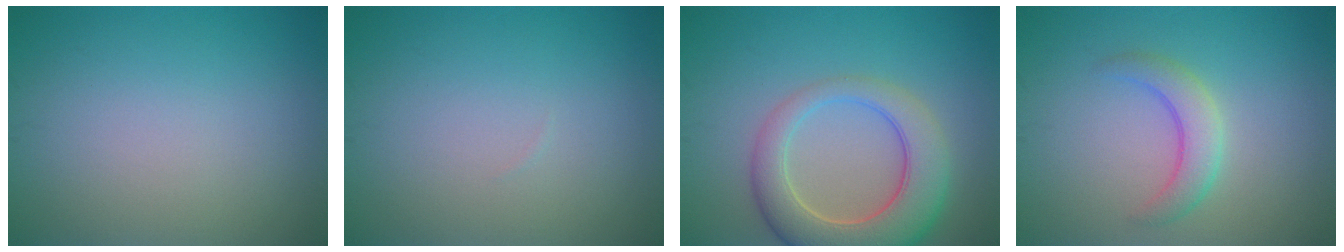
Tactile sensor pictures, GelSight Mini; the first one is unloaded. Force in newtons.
{"total": 0.0}
{"total": 7.3, "press": 7.2, "slide": 0.9}
{"total": 2.9, "press": 2.9, "slide": 0.1}